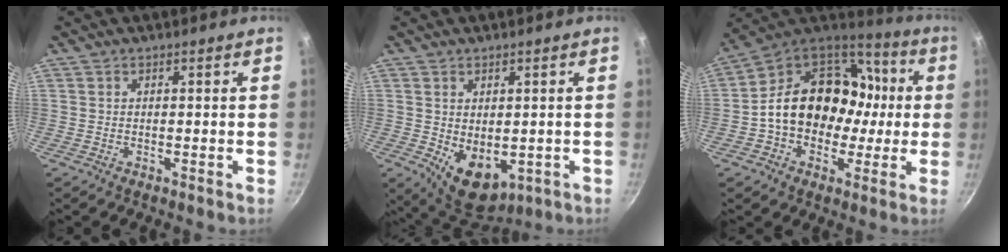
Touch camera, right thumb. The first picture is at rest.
{"total": 9.8, "force": [-2.1, 6.1, 7.4], "torque": [-0.095, -0.010, -0.009]}
{"total": 20.8, "force": [-0.9, 15.6, 13.7], "torque": [-0.184, 0.055, -0.015]}